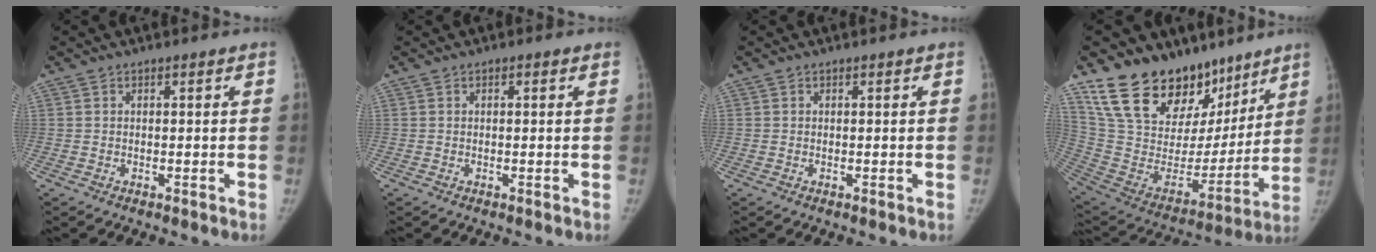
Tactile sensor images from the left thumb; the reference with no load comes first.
{"total": 0.0}
{"total": 0.0}
{"total": 26.9, "force": [19.2, 14.7, 11.9], "torque": [-0.154, -0.072, 0.336]}